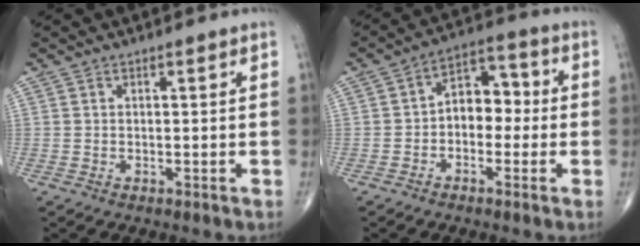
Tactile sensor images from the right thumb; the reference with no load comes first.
{"total": 8.2, "force": [-0.9, 5.7, 5.8], "torque": [-0.057, 0.037, -0.030]}